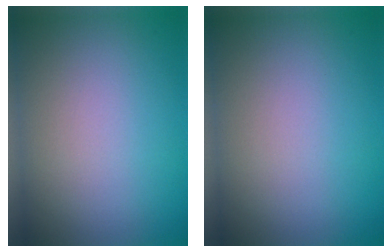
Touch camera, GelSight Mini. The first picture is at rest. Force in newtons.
{"total": 0.0}